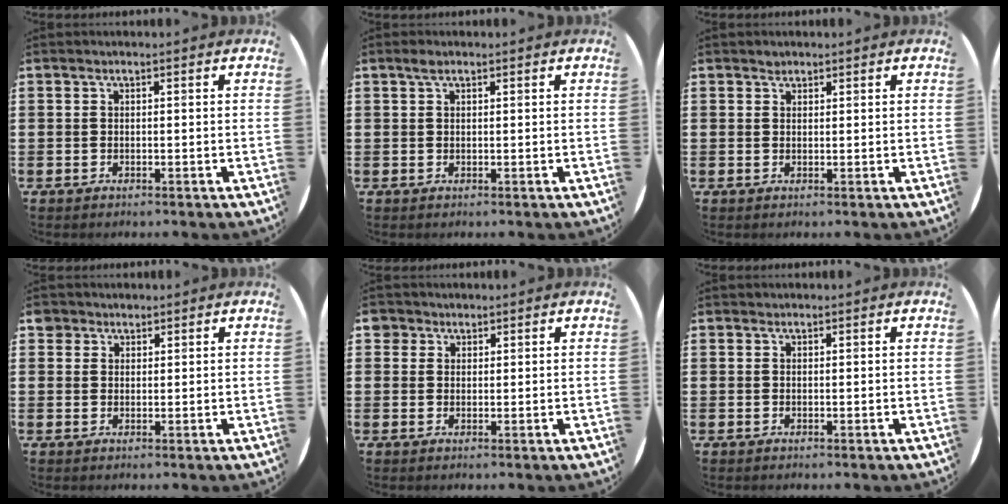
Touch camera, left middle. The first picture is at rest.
{"total": 1.0, "force": [0.7, 0.5, 0.6], "torque": [-0.006, 0.002, 0.010]}
{"total": 0.9, "force": [0.8, 0.4, 0.0], "torque": [0.005, -0.002, 0.015]}
{"total": 2.1, "force": [1.7, 1.3, 0.1], "torque": [0.003, 0.002, 0.033]}
{"total": 2.1, "force": [1.6, 1.3, 0.1], "torque": [0.002, 0.002, 0.030]}
{"total": 0.0}